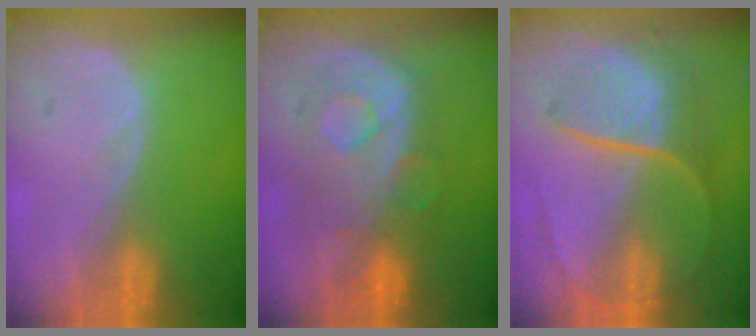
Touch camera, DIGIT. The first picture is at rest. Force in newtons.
{"total": 9.6, "press": 8.9, "slide": 3.6}
{"total": 8.9, "press": 7.6, "slide": 4.7}